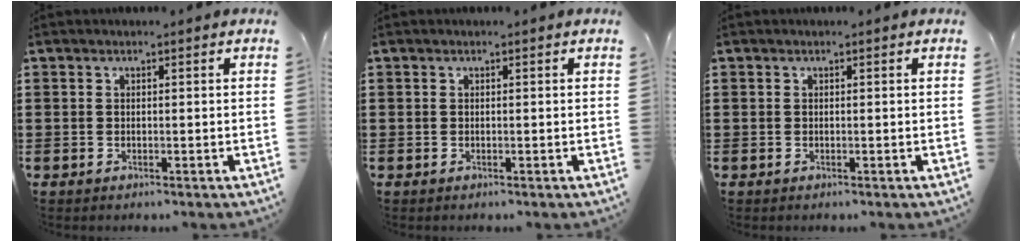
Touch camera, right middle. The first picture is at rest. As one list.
[{"total": 0.0}, {"total": 0.0}]